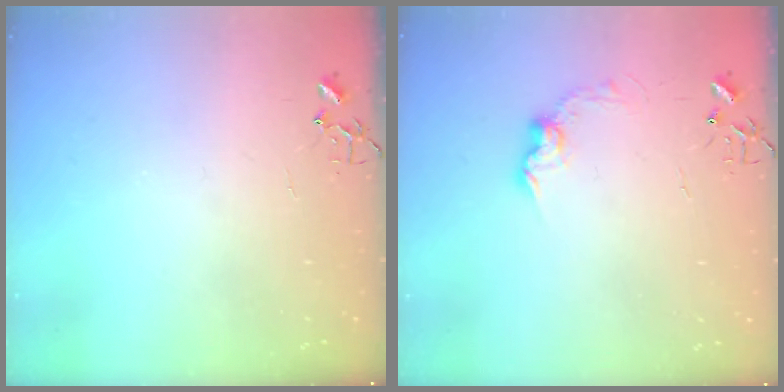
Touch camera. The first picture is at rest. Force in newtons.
{"total": 8.5, "press": 8.5, "slide": 0.4}